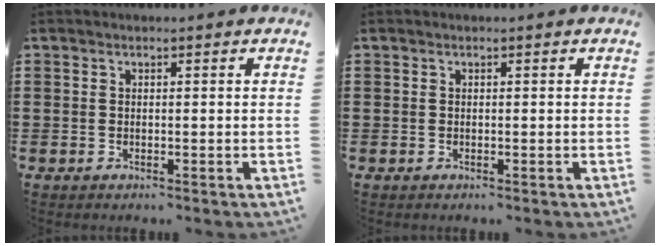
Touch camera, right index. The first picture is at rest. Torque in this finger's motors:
{"motor_torque": [-0.23, -0.04, 0.00, 0.00]}